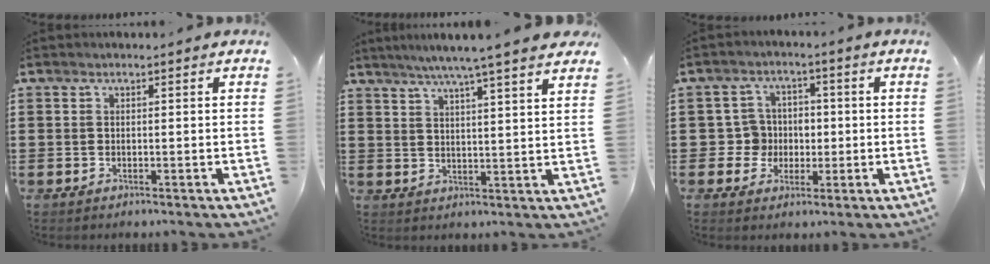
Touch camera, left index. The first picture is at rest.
{"total": 6.1, "force": [5.1, -1.0, 3.2], "torque": [-0.077, -0.020, 0.086]}
{"total": 5.0, "force": [-0.3, 4.9, 1.0], "torque": [-0.040, 0.014, -0.006]}